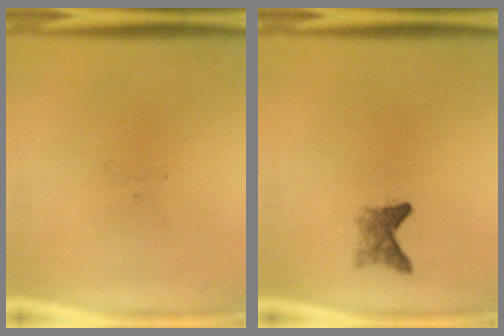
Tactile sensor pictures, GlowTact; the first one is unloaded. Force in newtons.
{"total": 2.1}